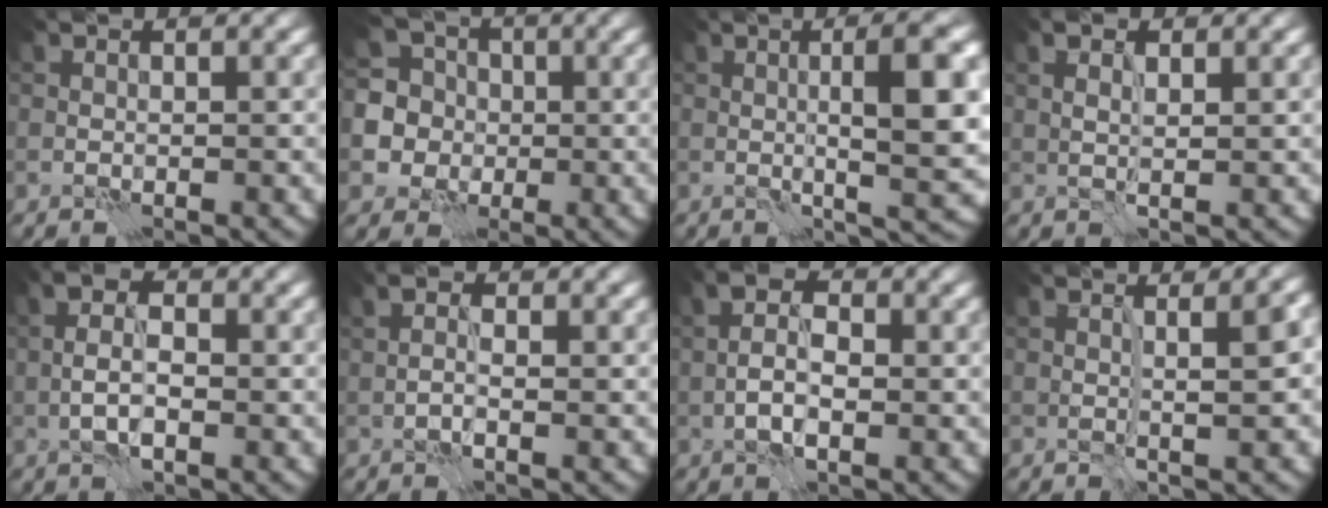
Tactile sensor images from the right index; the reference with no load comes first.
{"total": 7.5, "force": [-0.7, 7.2, 1.9], "torque": [-0.047, 0.026, -0.042]}
{"total": 8.4, "force": [0.5, 1.9, 8.1], "torque": [-0.102, 0.010, 0.008]}
{"total": 1.7, "force": [0.7, 0.7, 1.4], "torque": [-0.011, -0.001, 0.005]}
{"total": 3.8, "force": [-0.7, 1.9, 3.2], "torque": [-0.069, 0.004, -0.018]}
{"total": 2.0, "force": [0.1, 1.0, 1.8], "torque": [-0.027, 0.003, -0.007]}
{"total": 4.2, "force": [-0.7, 2.2, 3.5], "torque": [-0.072, 0.005, -0.020]}
{"total": 3.9, "force": [0.6, 1.3, 3.7], "torque": [-0.024, 0.017, 0.001]}